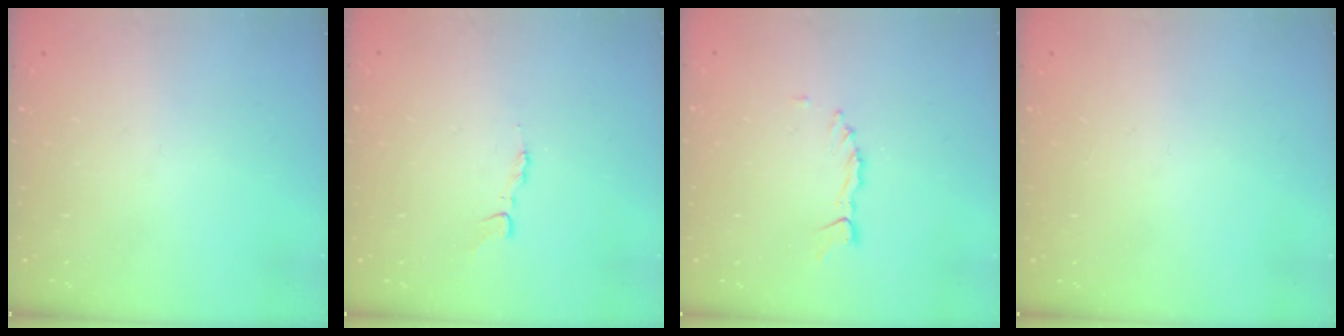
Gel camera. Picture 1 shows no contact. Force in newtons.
{"total": 3.5, "press": 3.5, "slide": 0.3}
{"total": 0.9, "press": 0.9, "slide": 0.1}
{"total": 0.0}